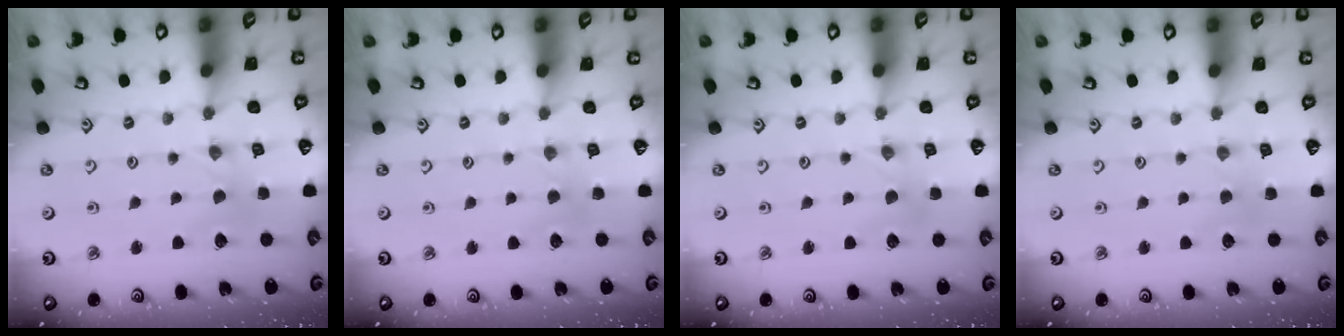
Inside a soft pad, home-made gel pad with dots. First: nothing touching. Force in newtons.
{"total": 2.3, "press": 2.3, "slide": 0.4}
{"total": 1.3, "press": 1.3, "slide": 0.3}
{"total": 2.7, "press": 2.6, "slide": 0.4}